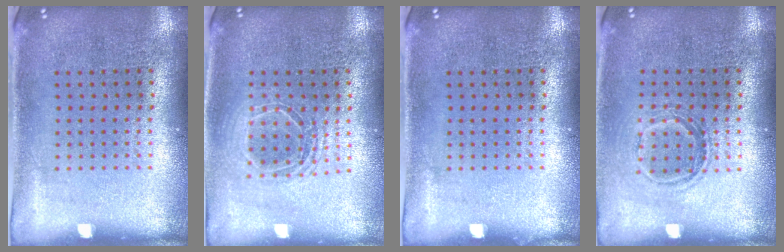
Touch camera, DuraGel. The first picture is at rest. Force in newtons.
{"total": 1.7, "press": 1.4, "slide": 0.9}
{"total": 0.0}
{"total": 1.2, "press": 1.0, "slide": 0.6}